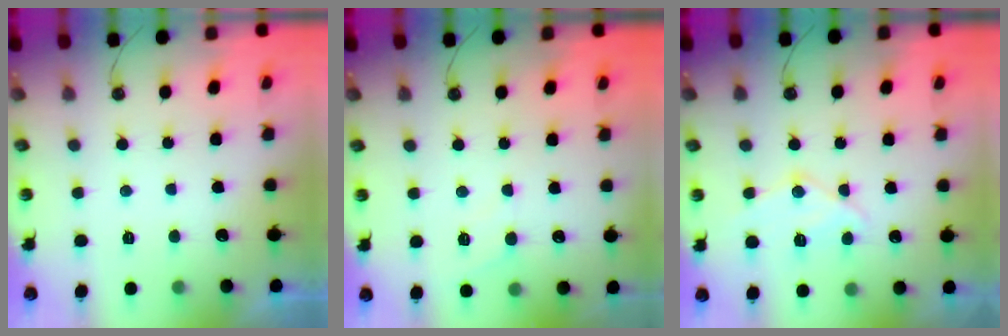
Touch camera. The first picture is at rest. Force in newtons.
{"total": 4.7, "press": 4.7, "slide": 0.7}
{"total": 14.4, "press": 14.3, "slide": 1.4}